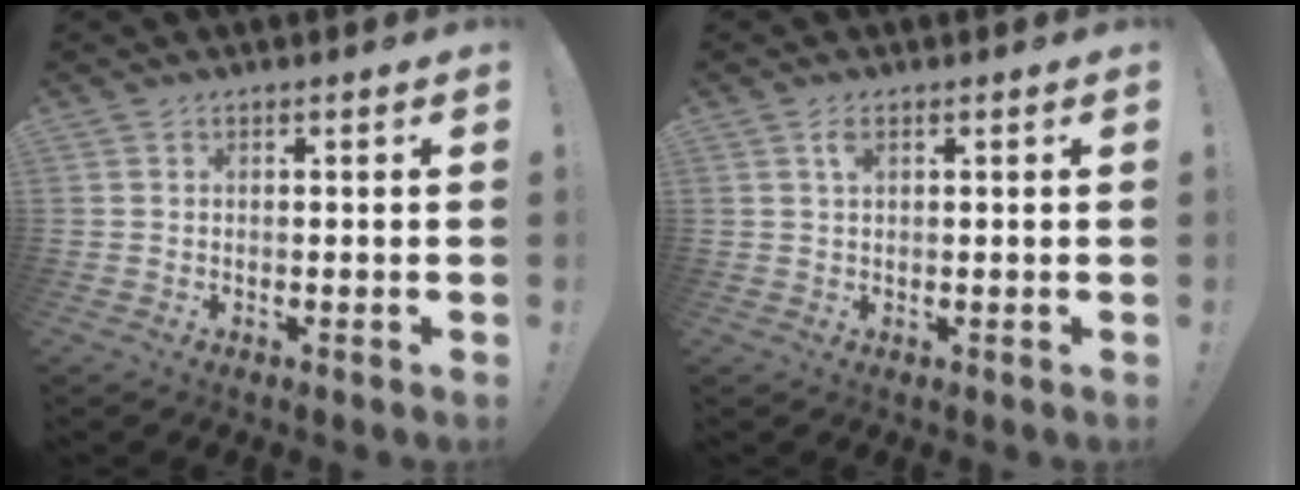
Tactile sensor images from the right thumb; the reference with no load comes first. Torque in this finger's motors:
{"motor_torque": [-0.07, 0.20, 0.13, -0.13, 0.00]}